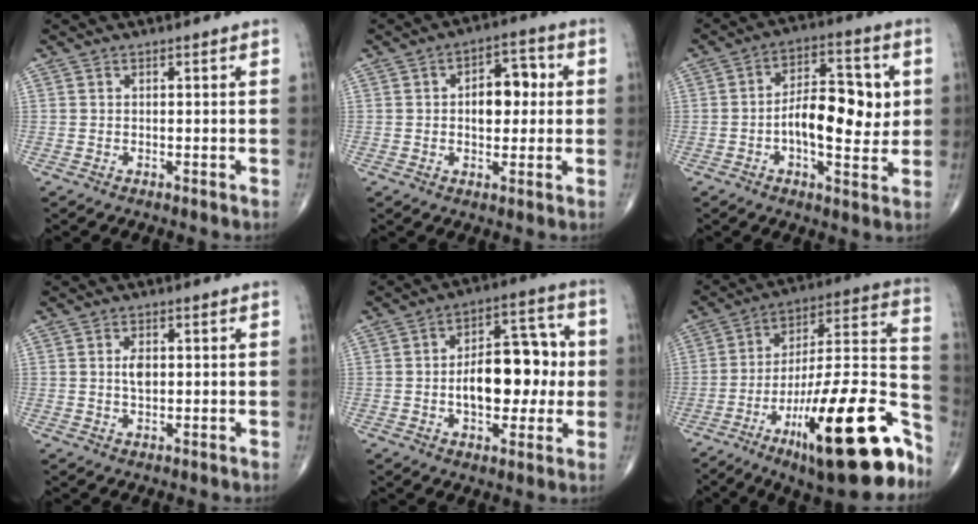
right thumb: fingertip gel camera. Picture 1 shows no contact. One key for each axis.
{"total": 8.2, "fx": 0.8, "fy": 4.9, "fz": 6.5, "tx": -0.067, "ty": 0.015, "tz": 0.006}
{"total": 13.5, "fx": 0.0, "fy": 6.5, "fz": 11.9, "tx": -0.156, "ty": 0.014, "tz": -0.005}
{"total": 2.8, "fx": 0.3, "fy": 1.6, "fz": 2.3, "tx": -0.038, "ty": -0.001, "tz": 0.005}
{"total": 14.9, "fx": -0.7, "fy": 8.4, "fz": 12.3, "tx": -0.146, "ty": 0.031, "tz": -0.013}
{"total": 32.3, "fx": -14.7, "fy": 8.9, "fz": 27.4, "tx": -0.329, "ty": 0.072, "tz": -0.216}